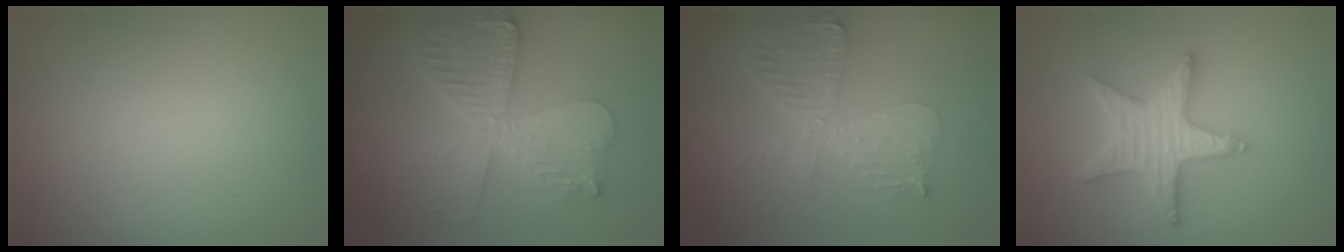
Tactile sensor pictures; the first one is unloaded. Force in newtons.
{"total": 5.7, "press": 5.7, "slide": 0.9}
{"total": 4.7, "press": 4.0, "slide": 2.4}
{"total": 5.2, "press": 5.1, "slide": 1.0}